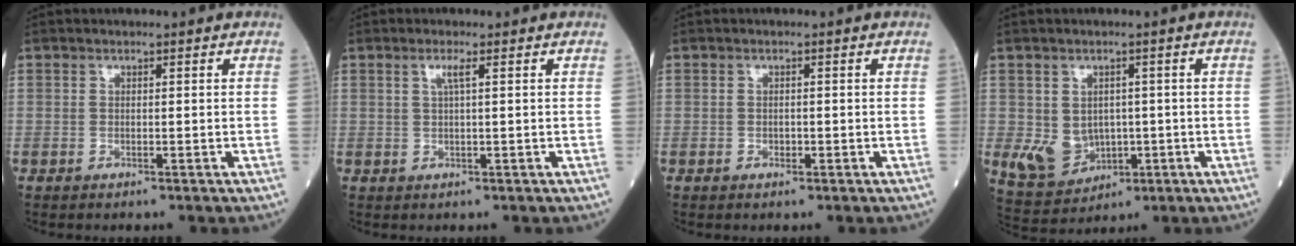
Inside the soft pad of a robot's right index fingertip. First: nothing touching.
{"total": 1.7, "force": [0.6, -0.2, 1.6], "torque": [-0.035, 0.003, 0.011]}
{"total": 0.6, "force": [-0.3, 0.4, 0.4], "torque": [-0.006, 0.001, -0.005]}
{"total": 6.4, "force": [-0.6, 5.4, 3.3], "torque": [-0.060, 0.006, 0.008]}